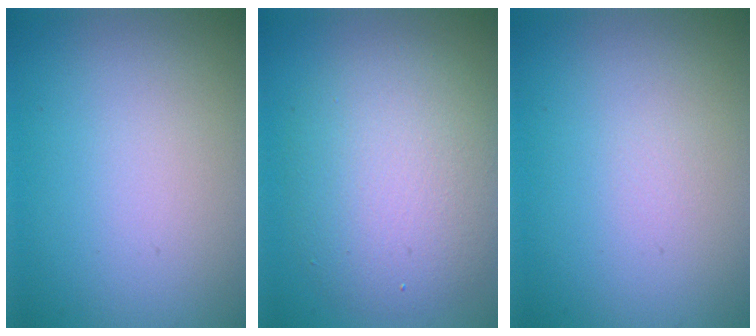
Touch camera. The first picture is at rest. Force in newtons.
{"total": 6.4, "press": 6.4, "slide": 0.7}
{"total": 0.0}